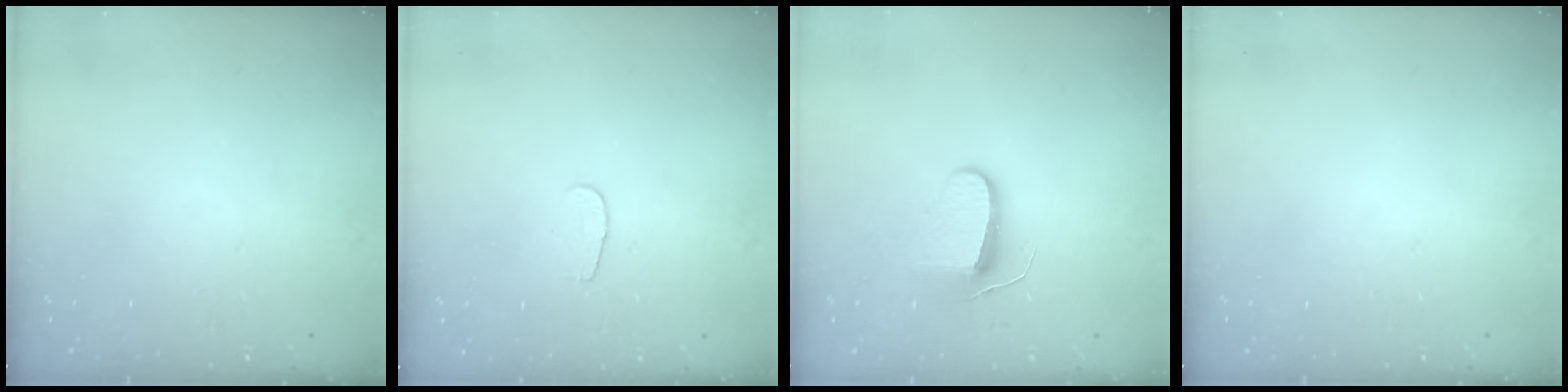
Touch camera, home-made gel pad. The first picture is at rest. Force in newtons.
{"total": 3.6, "press": 3.6, "slide": 0.4}
{"total": 9.6, "press": 9.5, "slide": 0.7}
{"total": 0.0}